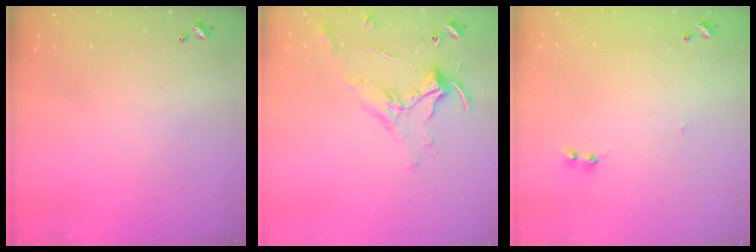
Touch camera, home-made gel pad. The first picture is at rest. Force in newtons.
{"total": 0.8, "press": 0.8, "slide": 0.2}
{"total": 6.4, "press": 6.3, "slide": 0.6}